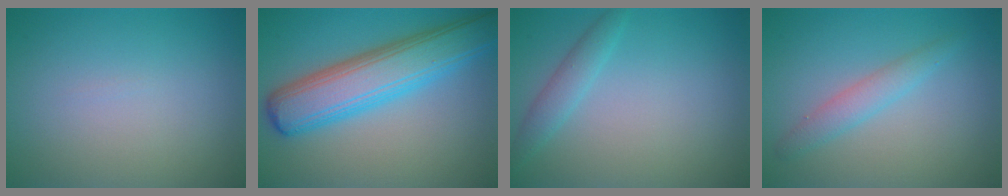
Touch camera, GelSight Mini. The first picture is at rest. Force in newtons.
{"total": 8.0, "press": 8.0, "slide": 0.2}
{"total": 1.8, "press": 1.8, "slide": 0.1}
{"total": 2.9, "press": 2.9, "slide": 0.4}